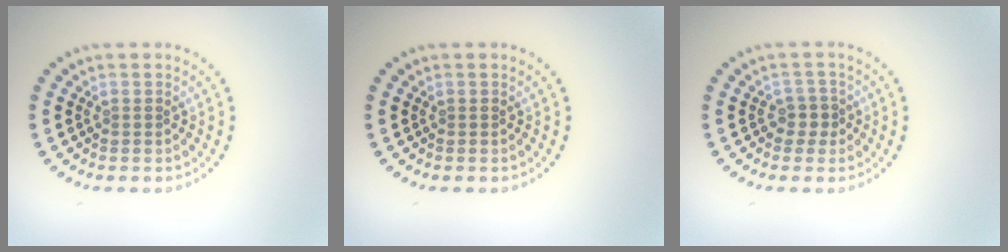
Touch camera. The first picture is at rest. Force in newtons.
{"total": 0.0}
{"total": 1.6, "press": 1.3, "slide": 0.9}